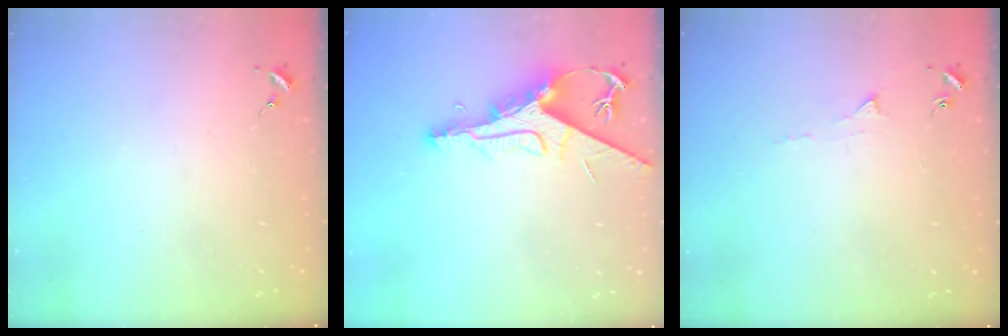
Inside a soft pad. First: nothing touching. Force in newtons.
{"total": 10.7, "press": 10.7, "slide": 1.2}
{"total": 3.5, "press": 3.5, "slide": 0.5}